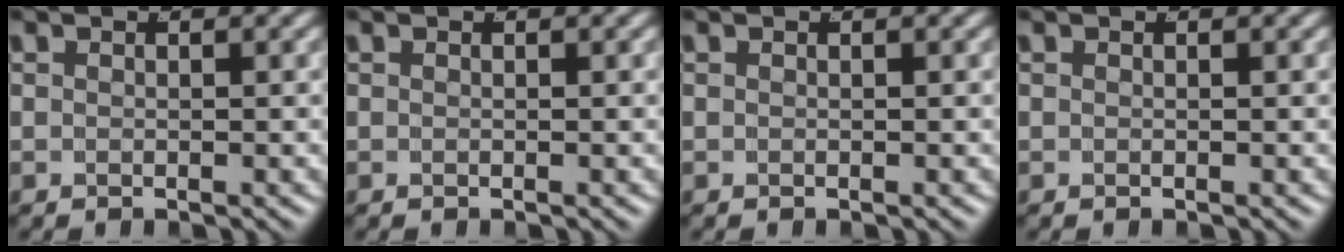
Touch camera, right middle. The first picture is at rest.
{"total": 0.0}
{"total": 0.0}
{"total": 0.0}